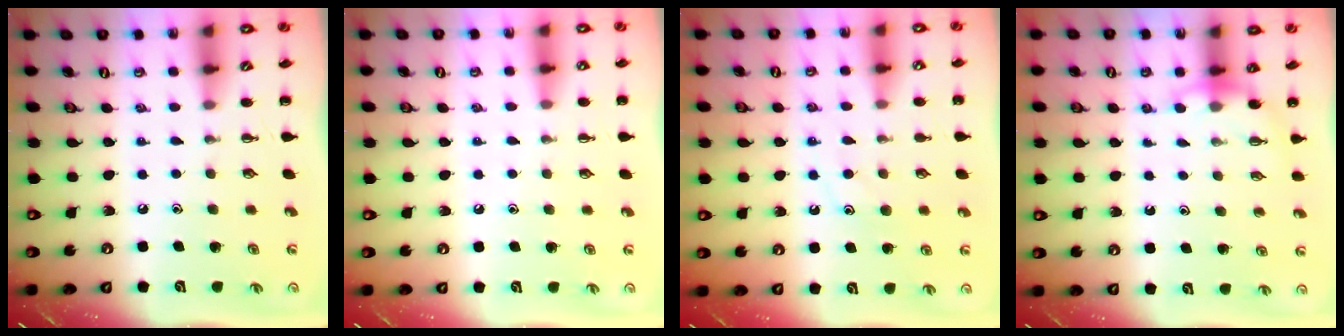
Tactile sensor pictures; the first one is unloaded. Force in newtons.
{"total": 3.4, "press": 3.2, "slide": 1.2}
{"total": 10.0, "press": 9.9, "slide": 1.1}
{"total": 5.6, "press": 5.4, "slide": 1.3}